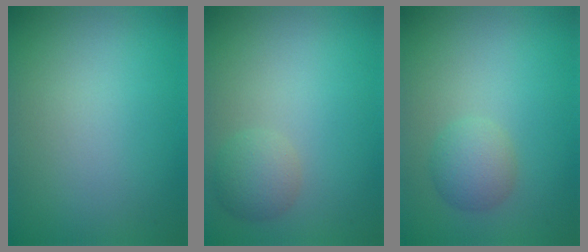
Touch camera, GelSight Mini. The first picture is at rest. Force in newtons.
{"total": 2.3, "press": 2.3, "slide": 0.2}
{"total": 2.3, "press": 2.3, "slide": 0.0}